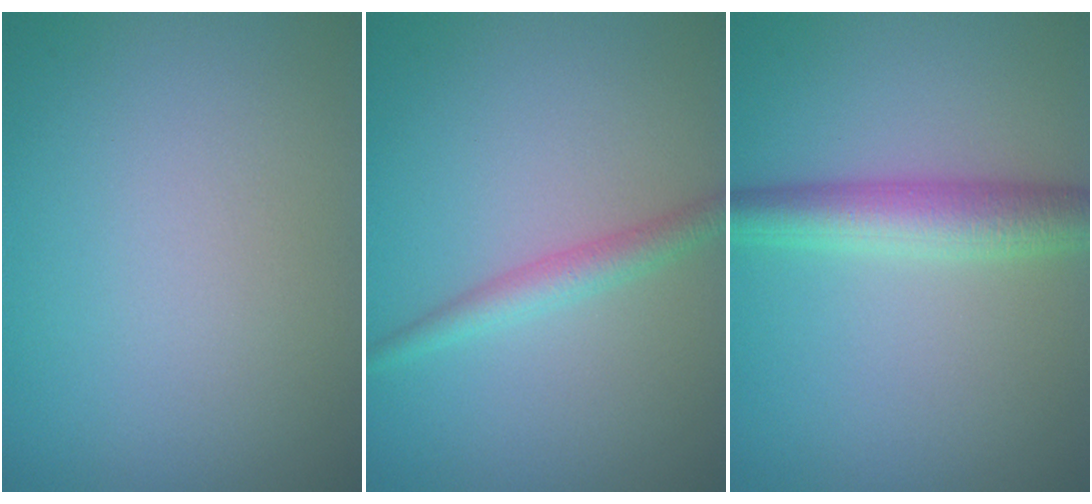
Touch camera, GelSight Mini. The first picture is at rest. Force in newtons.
{"total": 2.1, "press": 2.1, "slide": 0.0}
{"total": 4.3, "press": 4.3, "slide": 0.1}